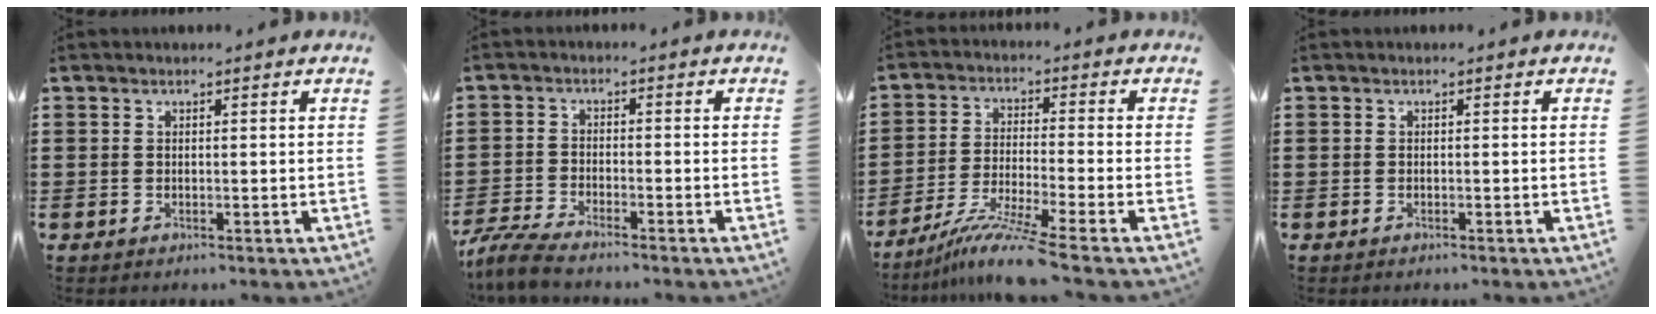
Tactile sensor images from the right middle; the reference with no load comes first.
{"total": 4.6, "force": [-4.3, 0.3, 1.7], "torque": [-0.057, -0.012, -0.090]}
{"total": 8.1, "force": [-6.4, -0.2, 5.0], "torque": [-0.104, -0.018, -0.124]}
{"total": 0.0}